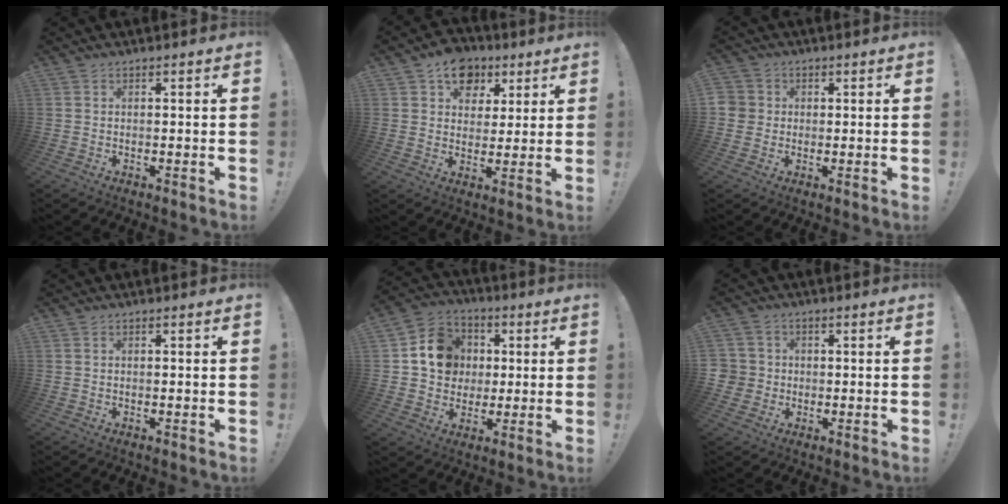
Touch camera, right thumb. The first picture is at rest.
{"total": 10.9, "force": [5.8, 8.2, 4.1], "torque": [-0.057, -0.025, 0.112]}
{"total": 3.7, "force": [0.3, 3.6, 0.8], "torque": [-0.017, 0.001, 0.004]}
{"total": 0.0}
{"total": 13.5, "force": [2.3, 12.2, 5.4], "torque": [-0.057, 0.004, 0.052]}
{"total": 4.7, "force": [-0.3, 4.6, 1.1], "torque": [-0.022, 0.005, -0.004]}